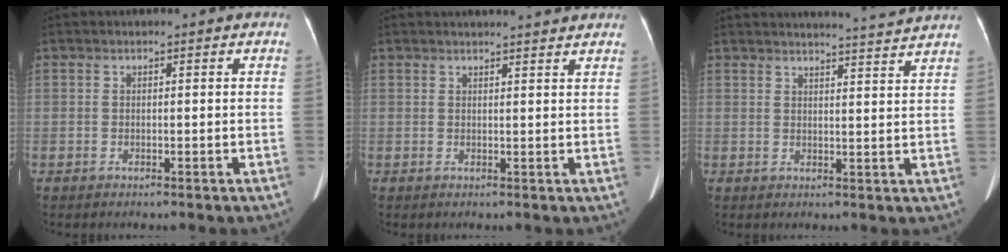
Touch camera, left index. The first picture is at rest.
{"total": 5.6, "force": [5.3, 0.0, 1.8], "torque": [-0.025, 0.011, 0.055]}
{"total": 8.1, "force": [7.7, -1.6, 1.9], "torque": [-0.031, -0.012, 0.088]}